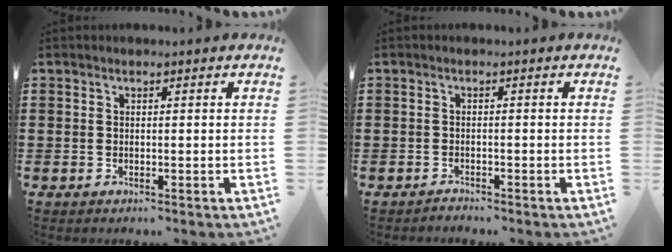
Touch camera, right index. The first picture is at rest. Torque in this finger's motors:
{"motor_torque": [0.16, 1.37, -0.72, -0.21]}